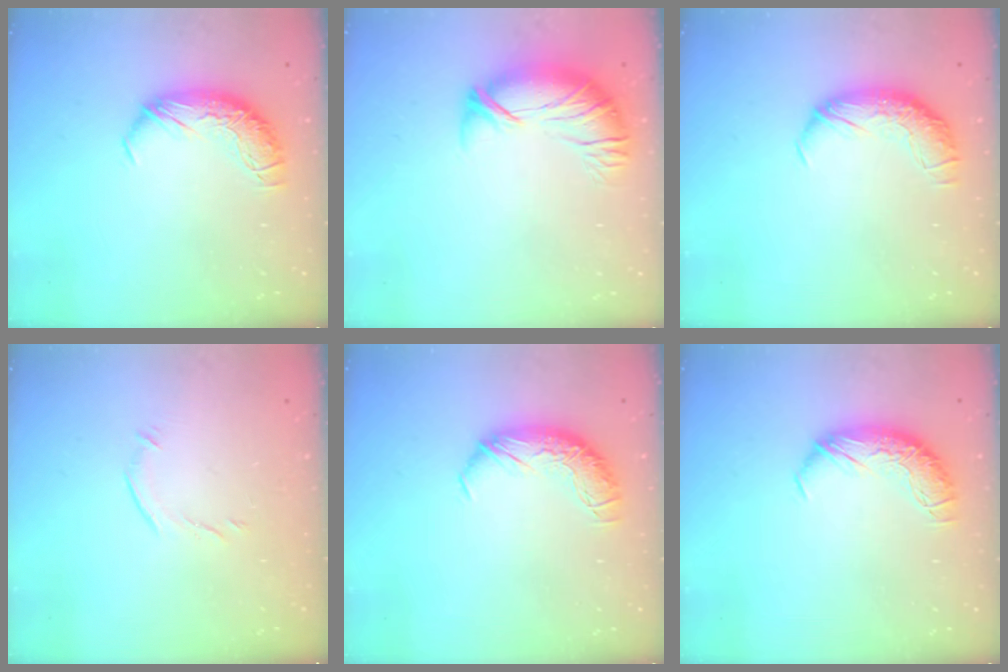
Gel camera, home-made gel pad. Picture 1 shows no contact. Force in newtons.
{"total": 3.3, "press": 2.4, "slide": 2.3}
{"total": 1.6, "press": 0.6, "slide": 1.5}
{"total": 7.5, "press": 7.5, "slide": 0.6}
{"total": 0.0}
{"total": 0.0}